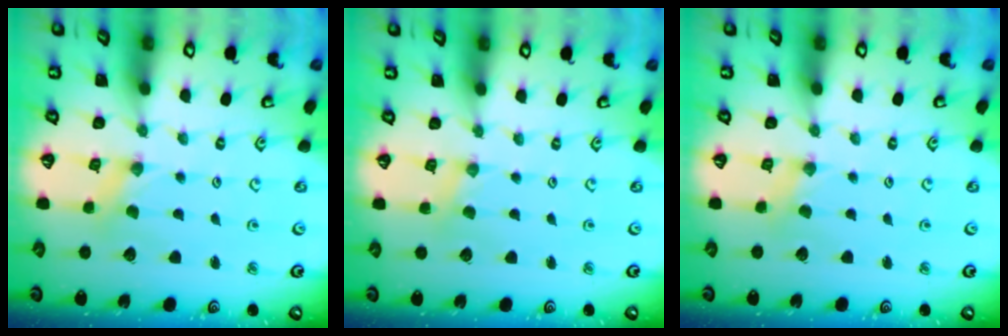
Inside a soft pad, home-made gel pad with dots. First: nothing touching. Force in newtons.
{"total": 0.8, "press": 0.8, "slide": 0.2}
{"total": 1.4, "press": 1.4, "slide": 0.3}